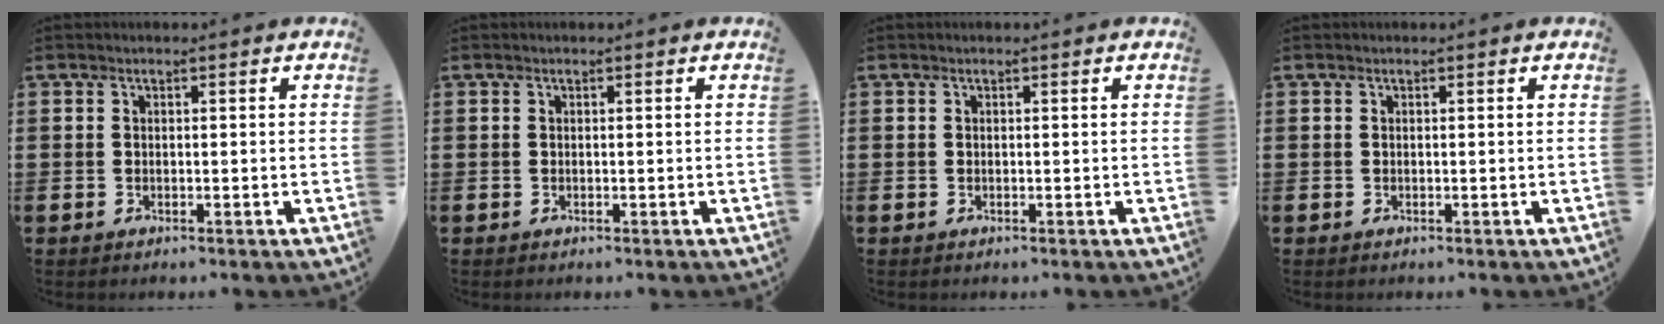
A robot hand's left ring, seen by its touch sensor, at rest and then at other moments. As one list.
[{"total": 0.0}, {"total": 0.0}, {"total": 0.0}]